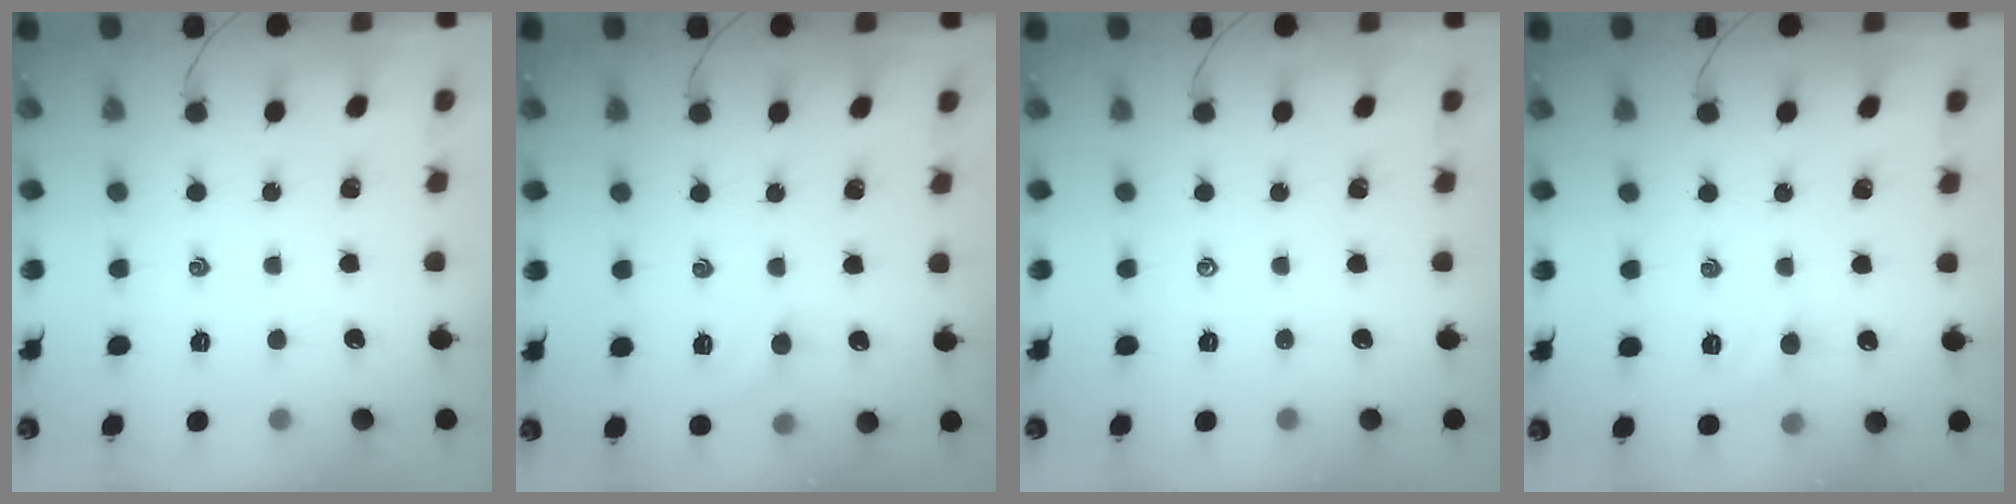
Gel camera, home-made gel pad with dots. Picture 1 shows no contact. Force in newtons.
{"total": 4.9, "press": 4.8, "slide": 1.2}
{"total": 0.0}
{"total": 4.9, "press": 4.7, "slide": 1.3}